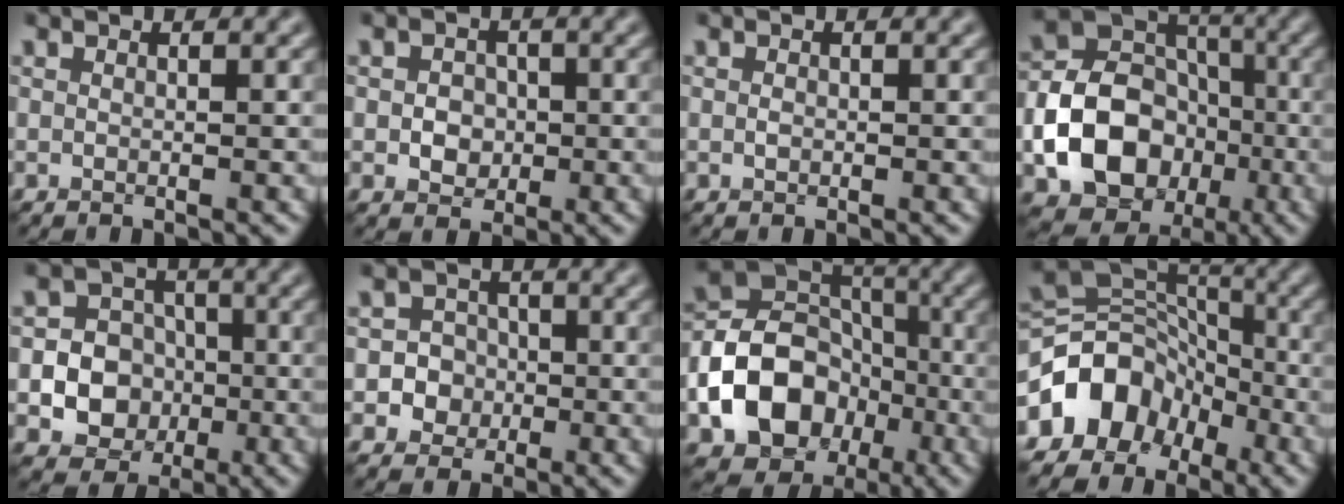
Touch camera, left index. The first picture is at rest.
{"total": 2.5, "force": [-0.3, 2.0, 1.4], "torque": [-0.023, -0.001, -0.010]}
{"total": 0.6, "force": [-0.1, 0.4, 0.4], "torque": [-0.011, -0.001, -0.004]}
{"total": 11.3, "force": [-3.1, 8.8, 6.4], "torque": [-0.121, -0.013, -0.065]}
{"total": 9.6, "force": [-2.3, 8.9, 2.8], "torque": [-0.050, -0.005, -0.057]}
{"total": 4.3, "force": [-1.2, 4.0, 0.8], "torque": [0.007, 0.014, -0.040]}
{"total": 11.2, "force": [-3.8, 8.6, 6.1], "torque": [-0.114, -0.004, -0.075]}
{"total": 8.5, "force": [-4.0, 6.5, 3.8], "torque": [-0.062, 0.012, -0.090]}